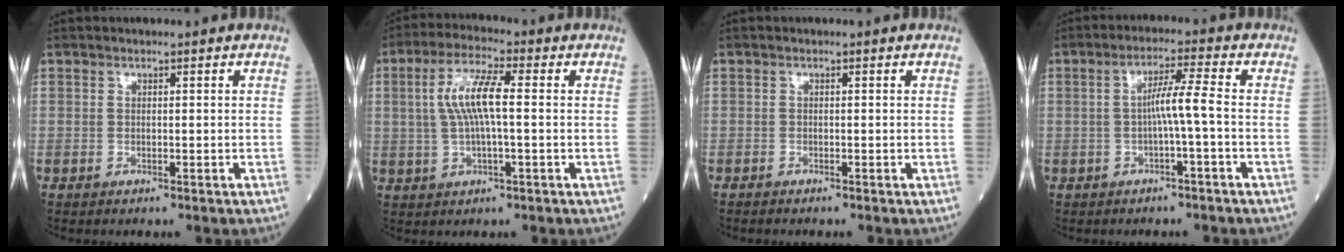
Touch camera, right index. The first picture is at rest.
{"total": 7.7, "force": [0.7, 1.3, 7.5], "torque": [-0.157, 0.014, 0.013]}
{"total": 0.8, "force": [-0.8, 0.0, 0.1], "torque": [-0.002, -0.001, -0.014]}
{"total": 4.5, "force": [-0.9, -0.6, 4.4], "torque": [-0.077, 0.014, -0.012]}